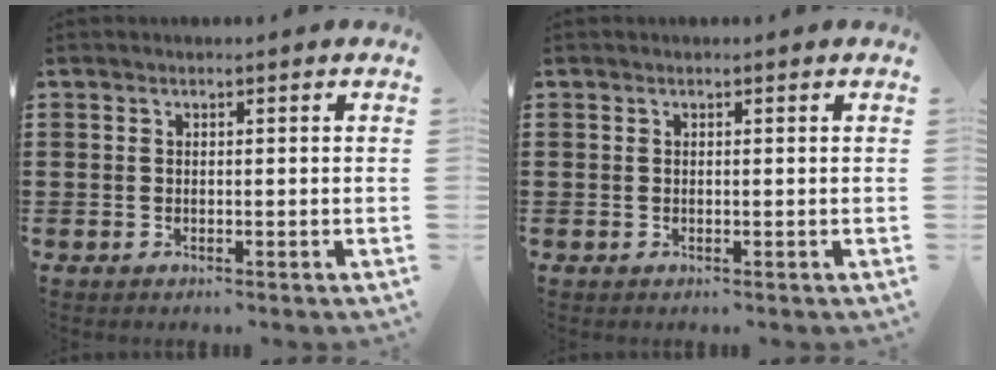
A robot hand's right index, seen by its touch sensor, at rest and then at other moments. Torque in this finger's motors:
{"motor_torque": [0.08, 0.08, 0.00, 0.00]}